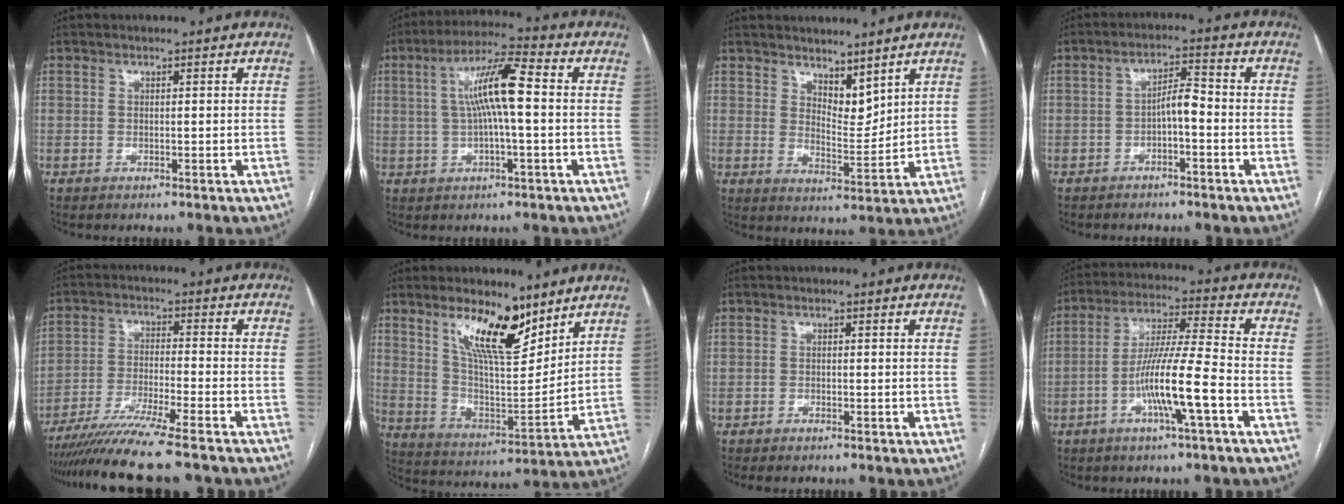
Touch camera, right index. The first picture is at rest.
{"total": 9.8, "force": [0.8, 1.0, 9.7], "torque": [-0.181, 0.021, 0.011]}
{"total": 5.8, "force": [4.6, 2.4, 2.5], "torque": [-0.038, -0.012, 0.088]}
{"total": 3.9, "force": [-1.3, 1.1, 3.5], "torque": [-0.060, 0.016, -0.021]}
{"total": 12.5, "force": [-10.5, -0.9, 6.8], "torque": [-0.104, -0.031, -0.171]}
{"total": 13.6, "force": [8.9, 4.1, 9.5], "torque": [-0.162, -0.005, 0.163]}
{"total": 1.1, "force": [-1.0, 0.3, 0.5], "torque": [-0.011, -0.001, -0.011]}
{"total": 11.2, "force": [-4.2, -0.2, 10.4], "torque": [-0.197, 0.003, -0.079]}